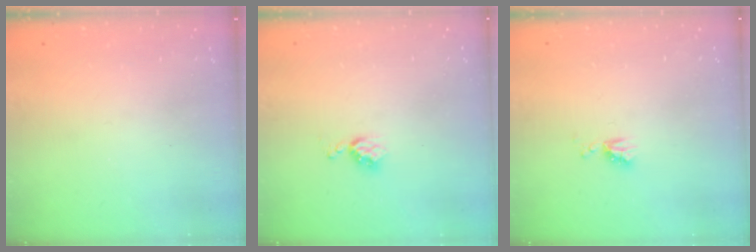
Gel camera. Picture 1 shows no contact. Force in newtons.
{"total": 4.3, "press": 4.3, "slide": 0.5}
{"total": 4.9, "press": 4.8, "slide": 0.8}